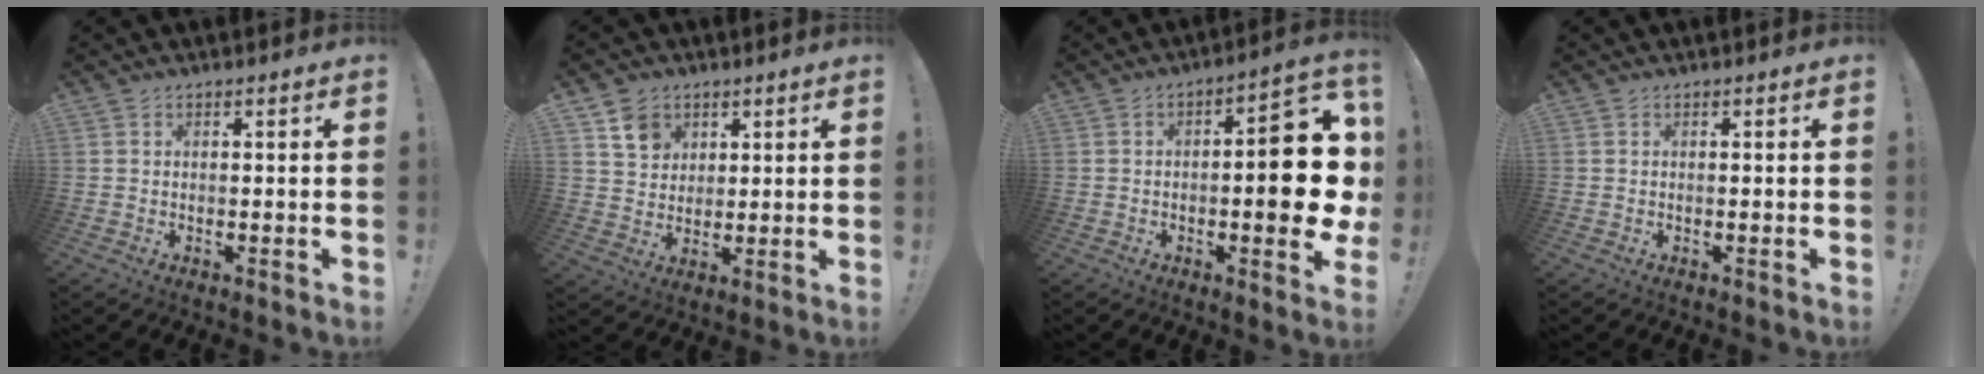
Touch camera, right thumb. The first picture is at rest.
{"total": 7.6, "force": [4.4, 5.9, 2.0], "torque": [-0.015, -0.029, 0.084]}
{"total": 15.8, "force": [-1.6, 5.3, 14.8], "torque": [-0.173, 0.000, -0.024]}
{"total": 0.0}